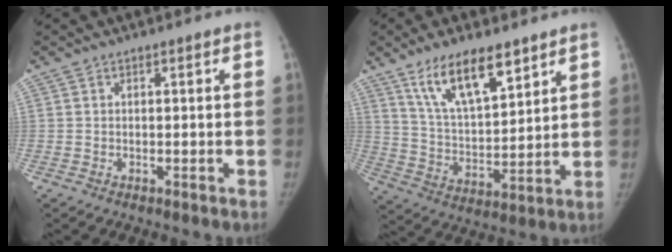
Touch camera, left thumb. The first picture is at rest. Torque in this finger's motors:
{"motor_torque": [0.20, 0.22, 1.41, -1.36, 0.10]}